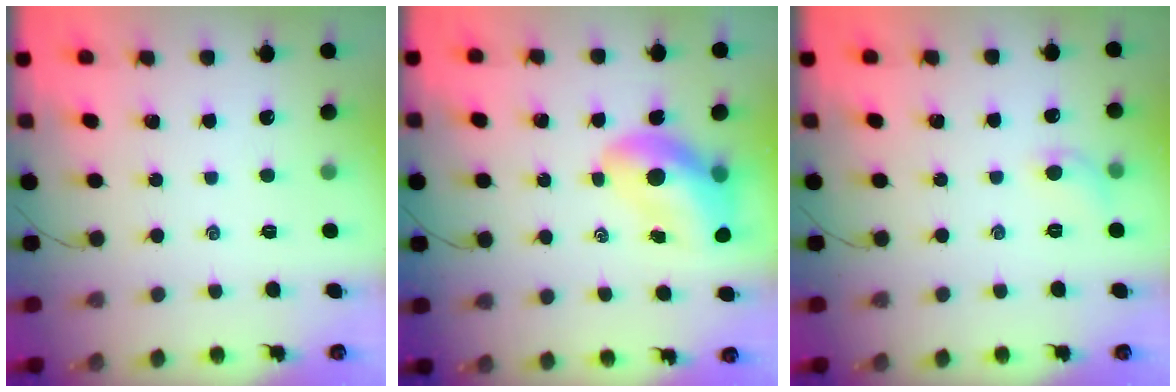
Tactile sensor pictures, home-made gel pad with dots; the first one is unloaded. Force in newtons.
{"total": 12.1, "press": 11.6, "slide": 3.3}
{"total": 5.9, "press": 5.7, "slide": 1.5}